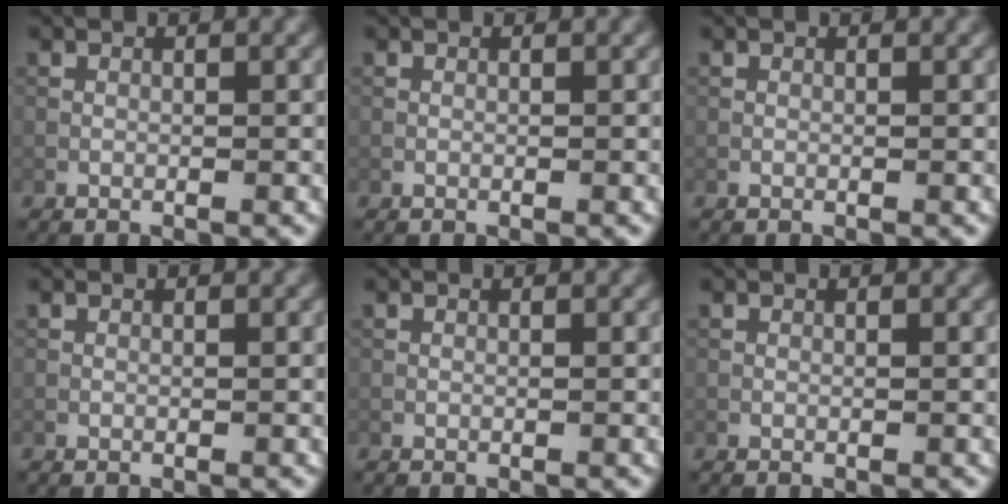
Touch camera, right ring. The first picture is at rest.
{"total": 0.0}
{"total": 0.0}
{"total": 0.0}
{"total": 0.0}
{"total": 0.0}